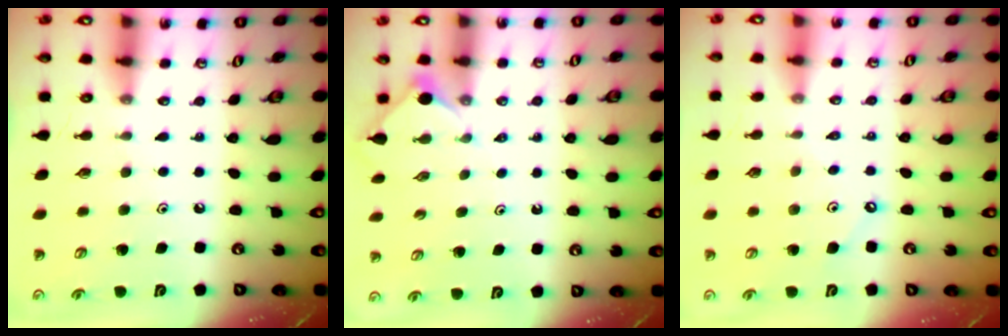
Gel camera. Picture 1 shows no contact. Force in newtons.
{"total": 2.3, "press": 2.2, "slide": 0.3}
{"total": 3.4, "press": 3.4, "slide": 0.5}